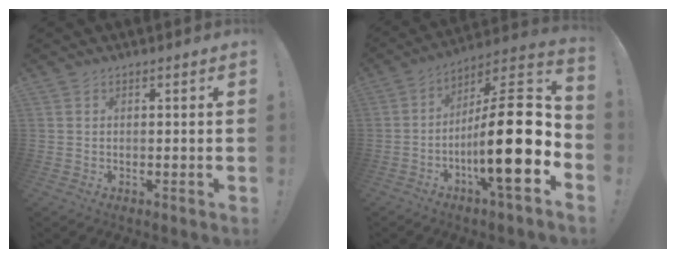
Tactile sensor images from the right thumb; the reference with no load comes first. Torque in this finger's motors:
{"motor_torque": [2.41, 2.60, 1.71, -1.06, 0.62]}